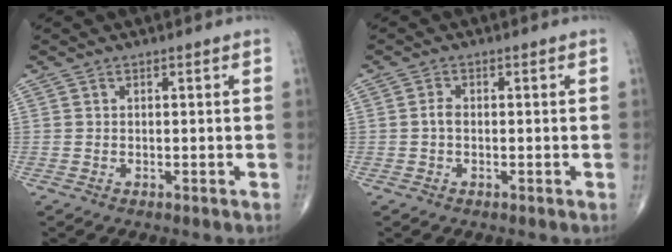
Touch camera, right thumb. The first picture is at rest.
{"total": 1.4, "force": [-0.3, 0.8, 1.1], "torque": [-0.018, 0.002, -0.007]}